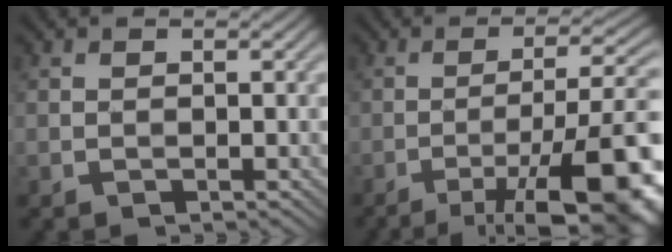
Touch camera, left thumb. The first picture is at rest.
{"total": 15.3, "force": [-7.1, 4.1, 12.9], "torque": [-0.171, 0.006, -0.100]}